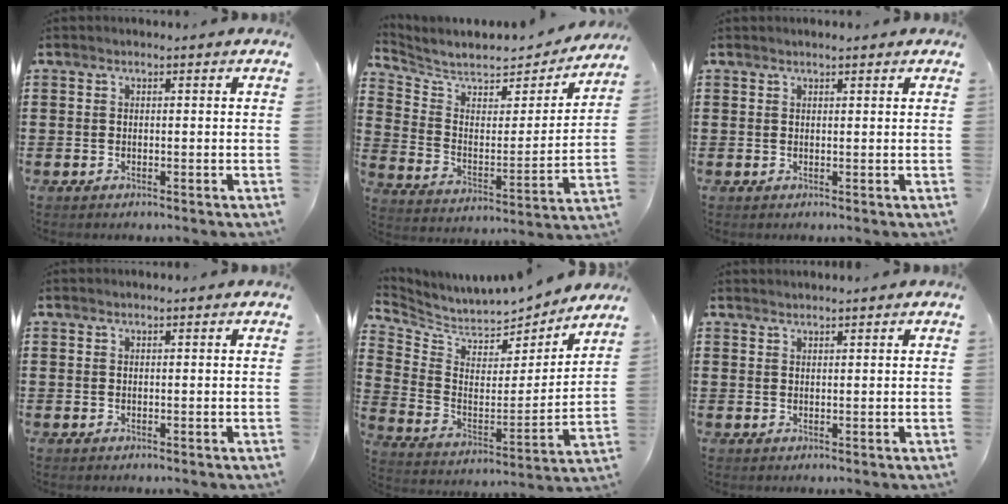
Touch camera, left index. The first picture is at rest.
{"total": 5.9, "force": [5.4, 1.5, 1.8], "torque": [-0.068, -0.042, 0.089]}
{"total": 0.8, "force": [0.7, 0.0, 0.4], "torque": [-0.008, 0.000, 0.014]}
{"total": 0.0}
{"total": 5.0, "force": [4.8, 1.4, 0.3], "torque": [-0.040, -0.049, 0.078]}
{"total": 1.0, "force": [1.0, -0.1, 0.0], "torque": [-0.002, -0.002, 0.020]}